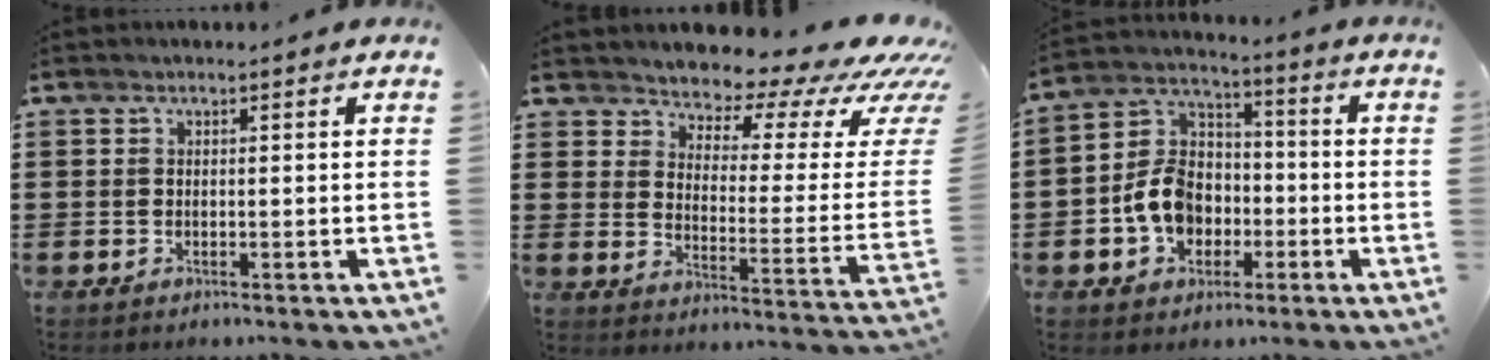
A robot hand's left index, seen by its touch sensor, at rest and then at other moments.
{"total": 6.2, "force": [5.5, 1.9, 2.0], "torque": [-0.048, -0.056, 0.090]}
{"total": 9.3, "force": [-2.7, 7.3, 5.0], "torque": [-0.138, 0.018, -0.056]}